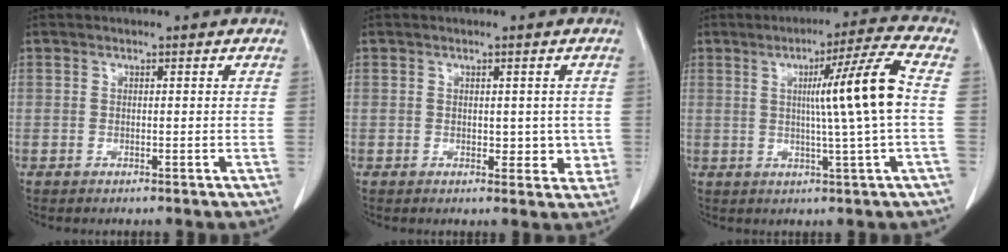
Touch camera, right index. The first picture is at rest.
{"total": 3.5, "force": [0.1, 2.3, 2.6], "torque": [-0.015, 0.000, 0.005]}
{"total": 10.6, "force": [1.1, -2.1, 10.4], "torque": [-0.156, 0.000, 0.019]}